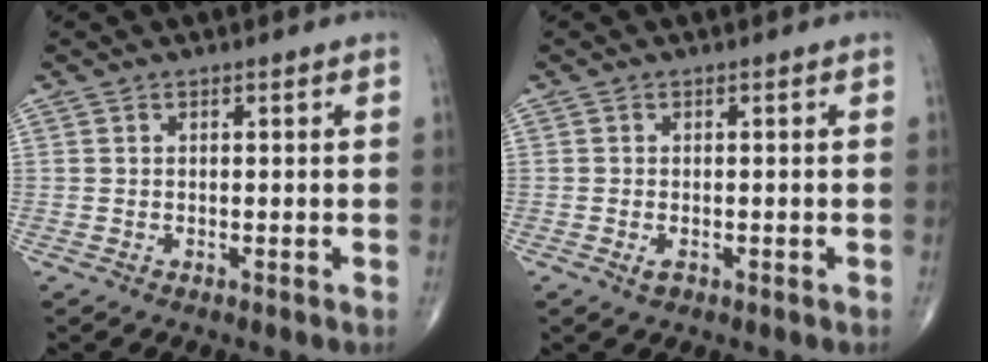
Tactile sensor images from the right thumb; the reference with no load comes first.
{"total": 1.4, "force": [-0.6, 0.7, 1.0], "torque": [-0.016, 0.000, -0.011]}